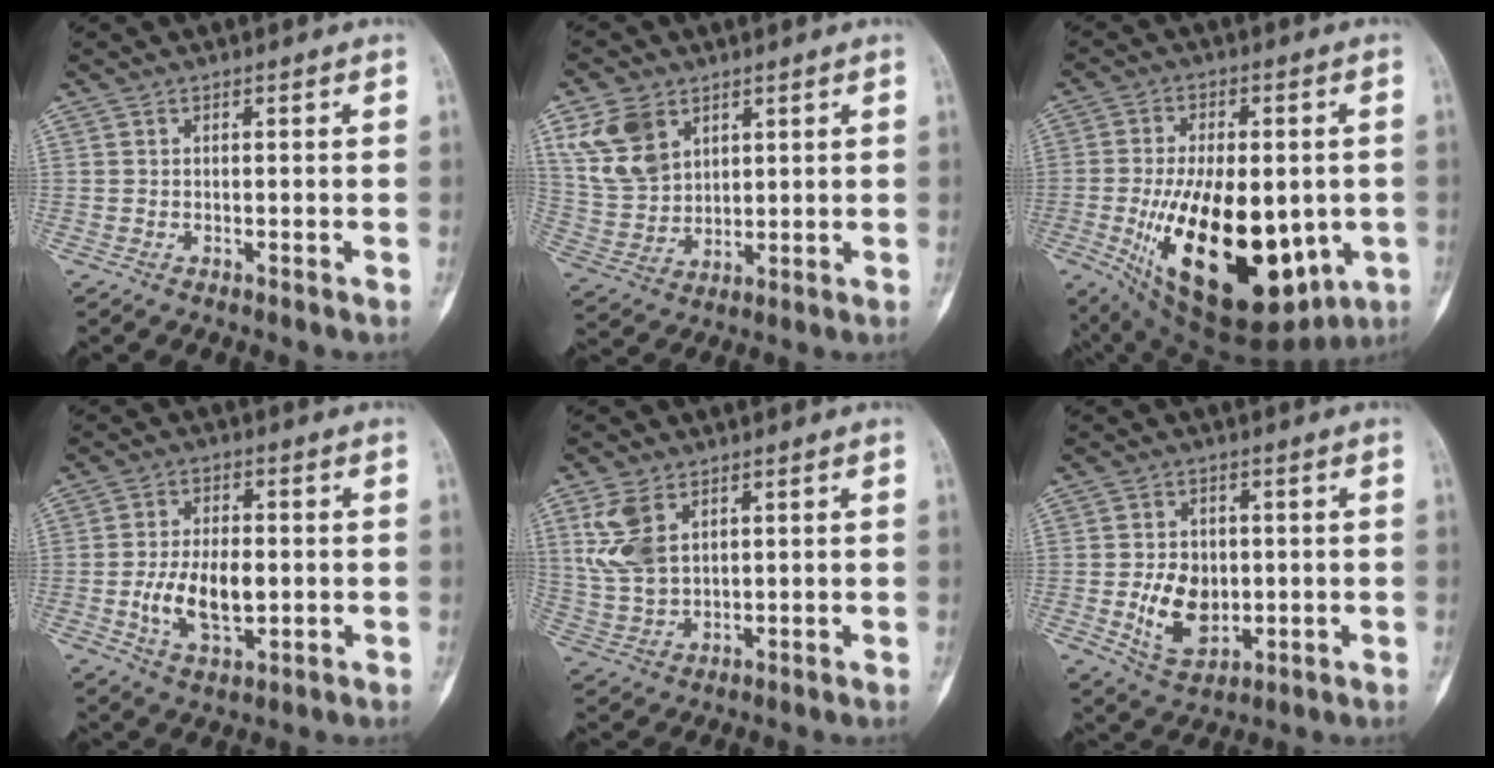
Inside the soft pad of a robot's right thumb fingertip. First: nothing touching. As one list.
[{"total": 11.1, "force": [5.5, 7.7, 5.9], "torque": [-0.101, -0.017, 0.121]}, {"total": 27.4, "force": [-5.6, 13.7, 23.0], "torque": [-0.348, -0.027, -0.057]}, {"total": 10.7, "force": [-1.3, 6.0, 8.8], "torque": [-0.146, 0.002, -0.019]}, {"total": 9.0, "force": [3.6, 5.7, 6.0], "torque": [-0.122, -0.008, 0.084]}, {"total": 9.5, "force": [-0.8, 6.9, 6.5], "torque": [-0.079, -0.006, 0.000]}]